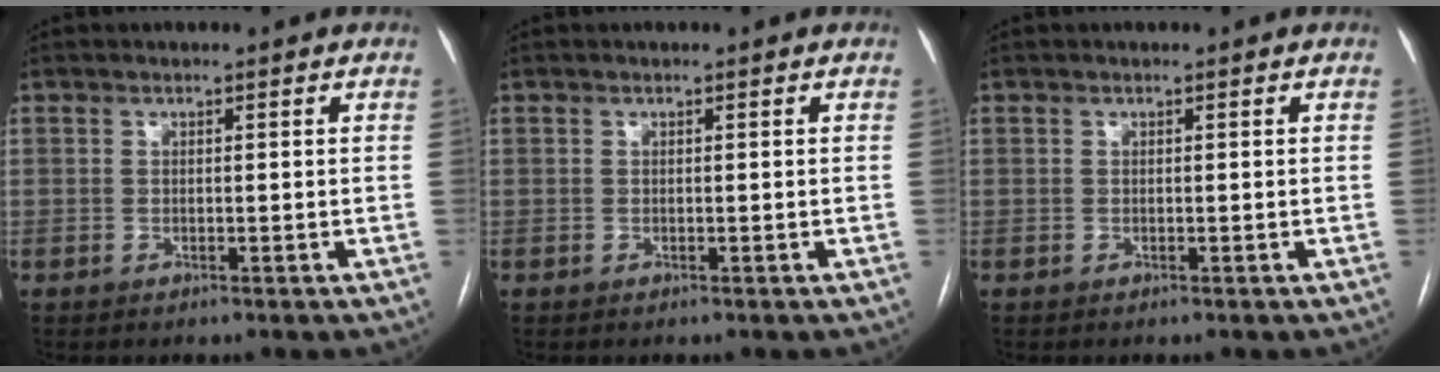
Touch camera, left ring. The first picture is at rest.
{"total": 0.0}
{"total": 0.0}